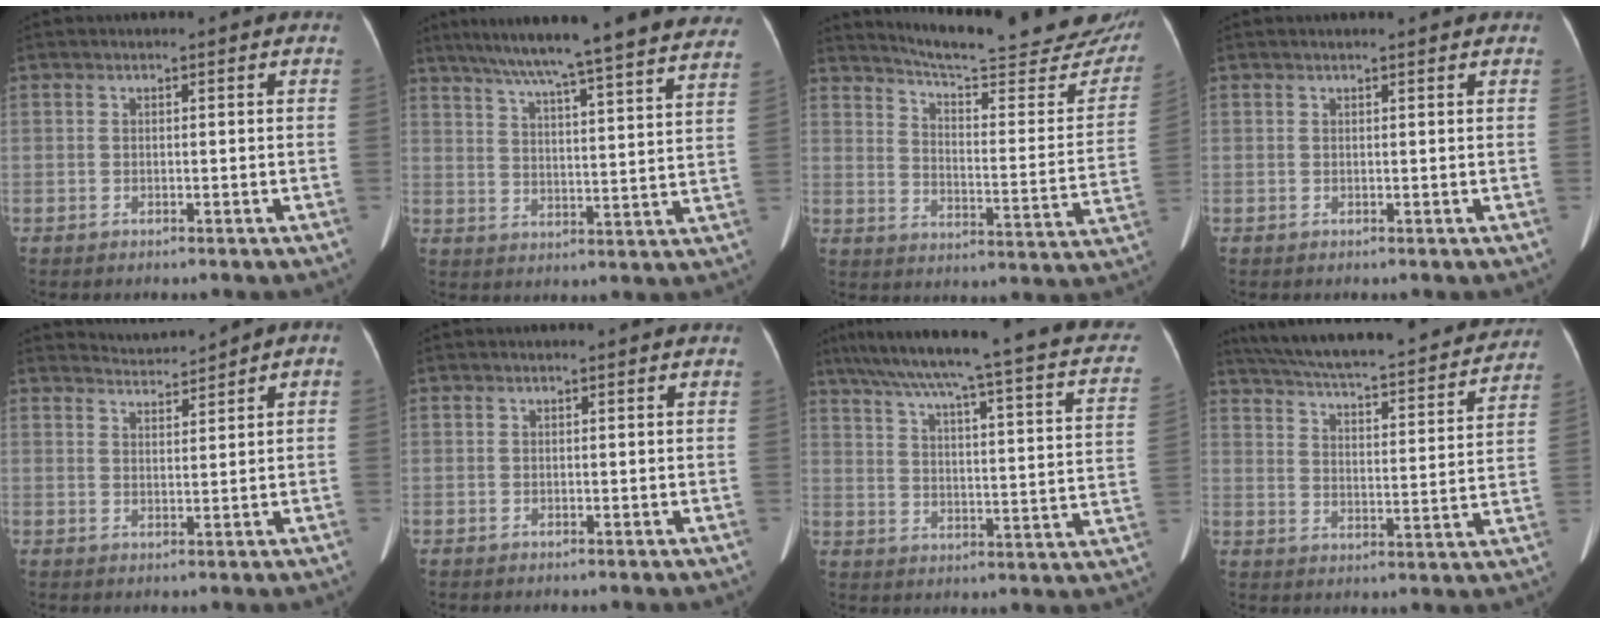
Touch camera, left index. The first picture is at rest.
{"total": 30.1, "force": [26.9, 1.0, 13.5], "torque": [-0.214, -0.040, 0.338]}
{"total": 25.1, "force": [23.0, 3.2, 9.6], "torque": [-0.129, -0.085, 0.281]}
{"total": 1.7, "force": [1.6, 0.2, 0.6], "torque": [-0.009, 0.010, 0.020]}
{"total": 2.4, "force": [2.3, -0.4, 0.1], "torque": [0.000, 0.010, 0.049]}
{"total": 0.0}
{"total": 27.8, "force": [21.7, 3.4, 17.1], "torque": [-0.246, -0.010, 0.264]}
{"total": 25.8, "force": [23.0, 4.1, 10.9], "torque": [-0.188, -0.011, 0.307]}